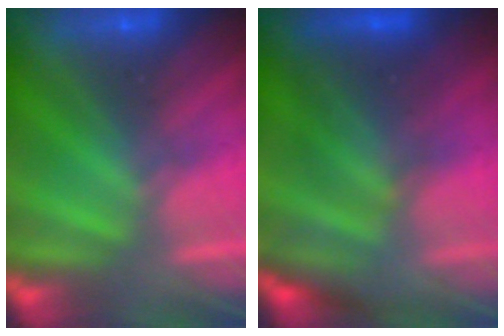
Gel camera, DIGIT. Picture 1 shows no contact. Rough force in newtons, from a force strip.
{"total": 2.3}